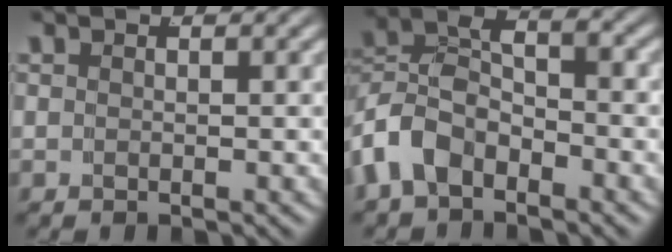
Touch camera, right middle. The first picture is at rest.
{"total": 8.2, "force": [-1.5, 7.1, 3.9], "torque": [-0.098, -0.010, -0.038]}